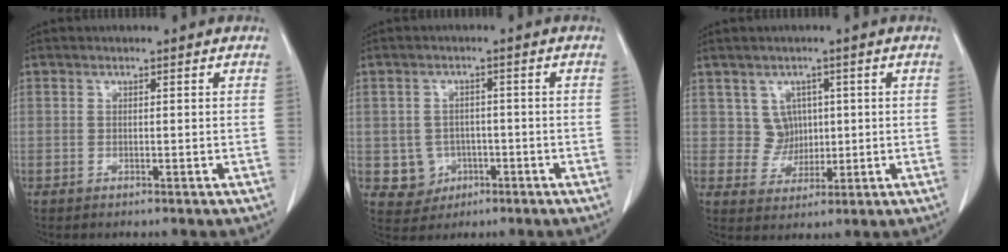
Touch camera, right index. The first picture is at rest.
{"total": 4.7, "force": [-1.1, 4.5, 0.7], "torque": [-0.005, 0.008, -0.006]}
{"total": 4.7, "force": [1.1, 4.6, 0.4], "torque": [0.002, 0.013, 0.023]}